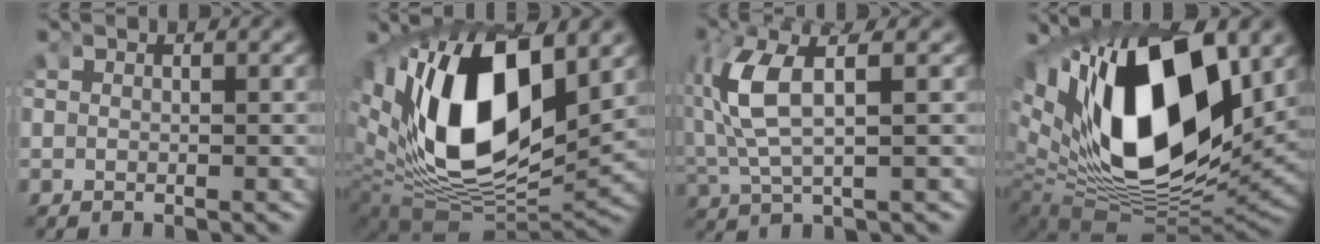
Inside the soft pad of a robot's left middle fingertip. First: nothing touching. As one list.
[{"total": 18.7, "force": [2.1, 10.8, 15.1], "torque": [-0.280, -0.028, 0.048]}, {"total": 5.0, "force": [0.8, 2.0, 4.5], "torque": [-0.113, -0.008, 0.026]}, {"total": 21.4, "force": [2.8, 12.3, 17.3], "torque": [-0.297, -0.013, 0.048]}]